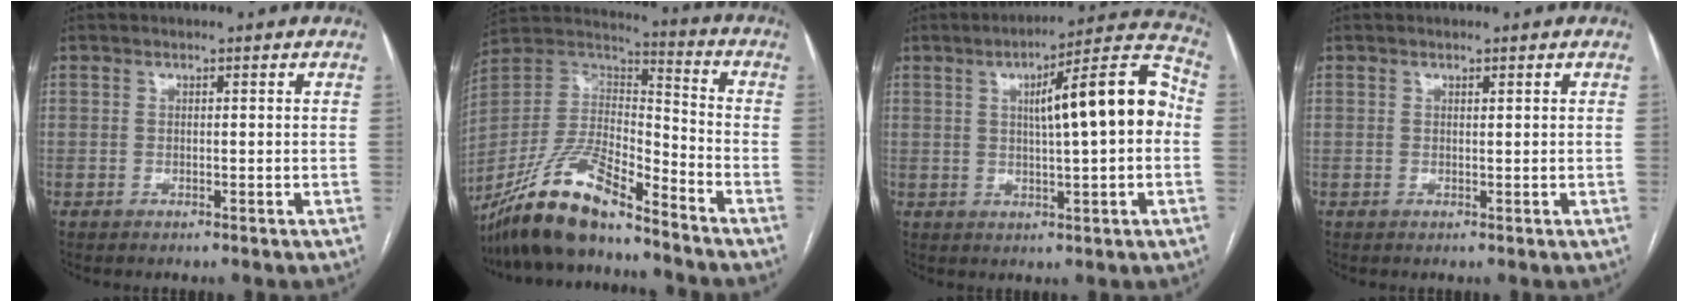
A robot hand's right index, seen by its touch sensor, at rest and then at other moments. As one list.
[{"total": 16.8, "force": [-13.4, 3.7, 9.5], "torque": [-0.192, 0.003, -0.248]}, {"total": 13.2, "force": [1.3, 1.6, 13.0], "torque": [-0.181, 0.036, 0.016]}, {"total": 0.0}]